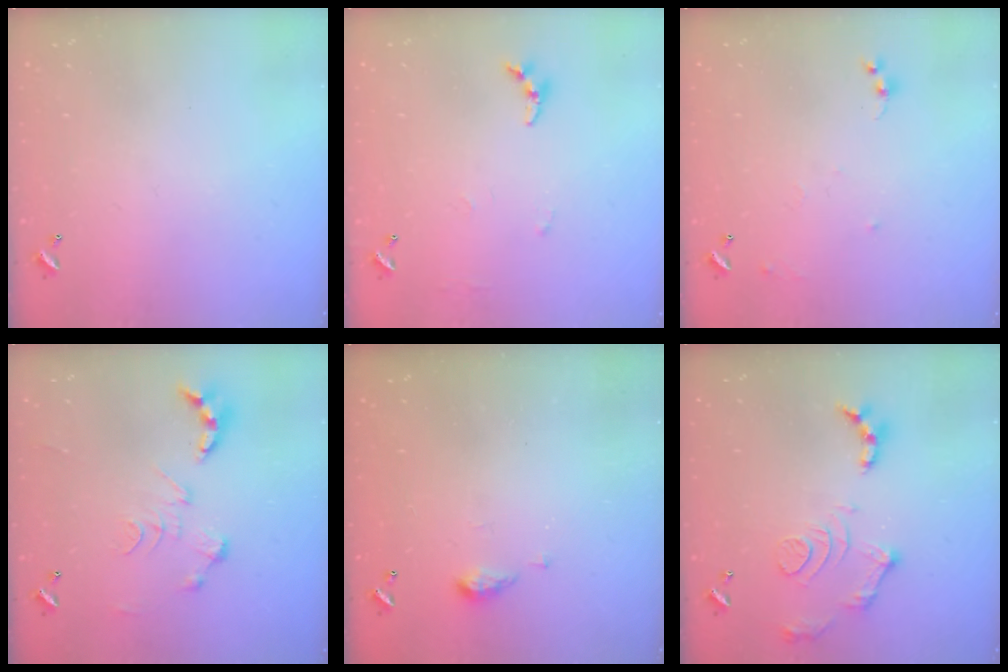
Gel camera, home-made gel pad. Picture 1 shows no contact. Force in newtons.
{"total": 5.2, "press": 5.2, "slide": 0.5}
{"total": 6.6, "press": 6.6, "slide": 0.6}
{"total": 0.0}
{"total": 3.1, "press": 3.1, "slide": 0.6}
{"total": 11.8, "press": 11.7, "slide": 0.8}